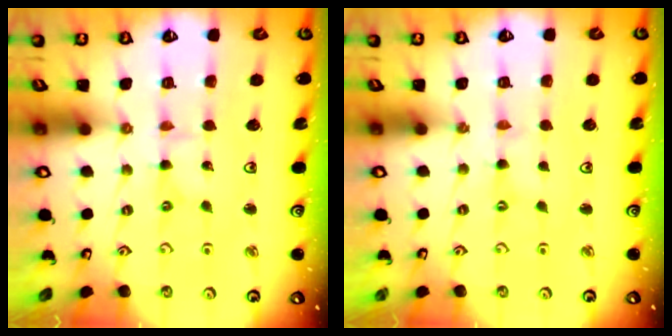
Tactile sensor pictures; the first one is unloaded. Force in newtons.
{"total": 0.0}